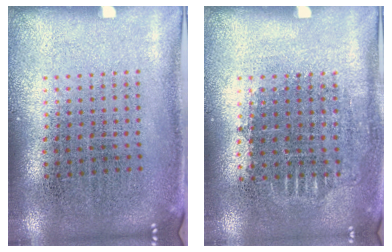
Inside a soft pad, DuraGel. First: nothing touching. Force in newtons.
{"total": 0.7, "press": 0.7, "slide": 0.2}